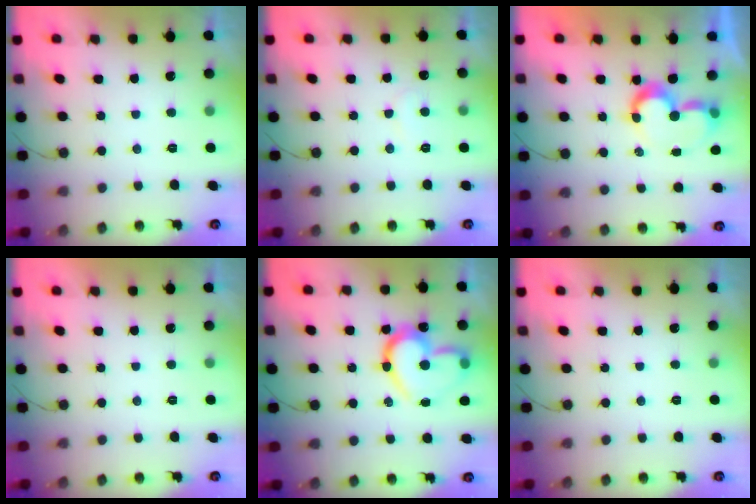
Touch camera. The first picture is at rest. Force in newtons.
{"total": 5.7, "press": 5.7, "slide": 0.4}
{"total": 8.5, "press": 8.5, "slide": 0.5}
{"total": 1.7, "press": 1.7, "slide": 0.1}
{"total": 19.4, "press": 19.3, "slide": 1.8}
{"total": 0.0}